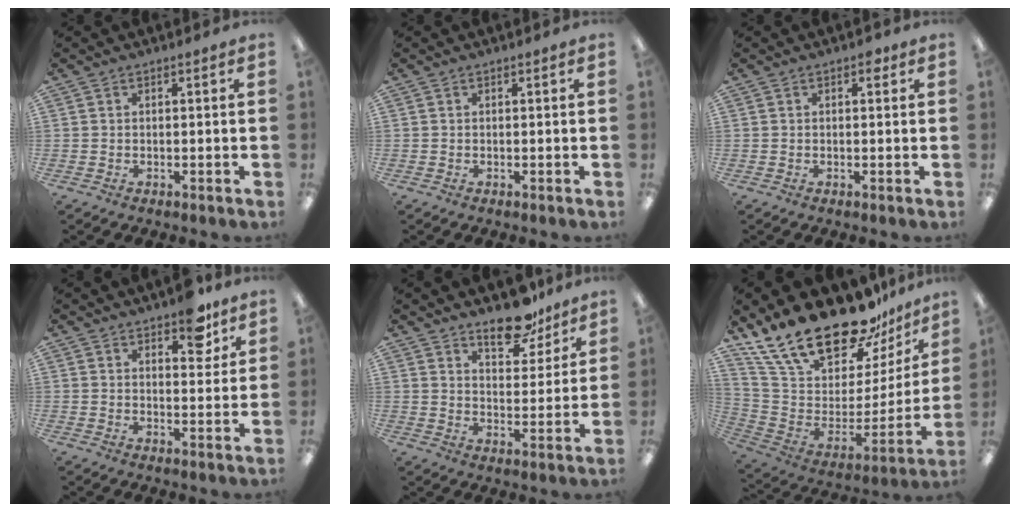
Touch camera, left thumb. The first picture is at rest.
{"total": 0.0}
{"total": 1.6, "force": [0.8, 0.9, 1.1], "torque": [-0.007, -0.002, 0.009]}
{"total": 7.3, "force": [5.4, 3.2, 3.7], "torque": [-0.030, -0.031, 0.089]}
{"total": 11.2, "force": [9.0, 4.7, 4.9], "torque": [-0.049, -0.061, 0.157]}
{"total": 26.6, "force": [20.9, 9.6, 13.5], "torque": [-0.239, -0.150, 0.376]}